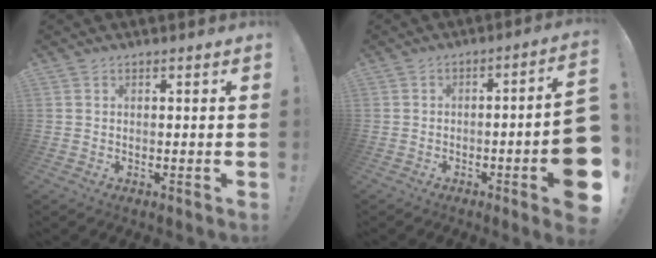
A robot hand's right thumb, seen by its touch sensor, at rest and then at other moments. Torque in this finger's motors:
{"motor_torque": [2.22, 2.79, 1.64, -1.12, 0.42]}